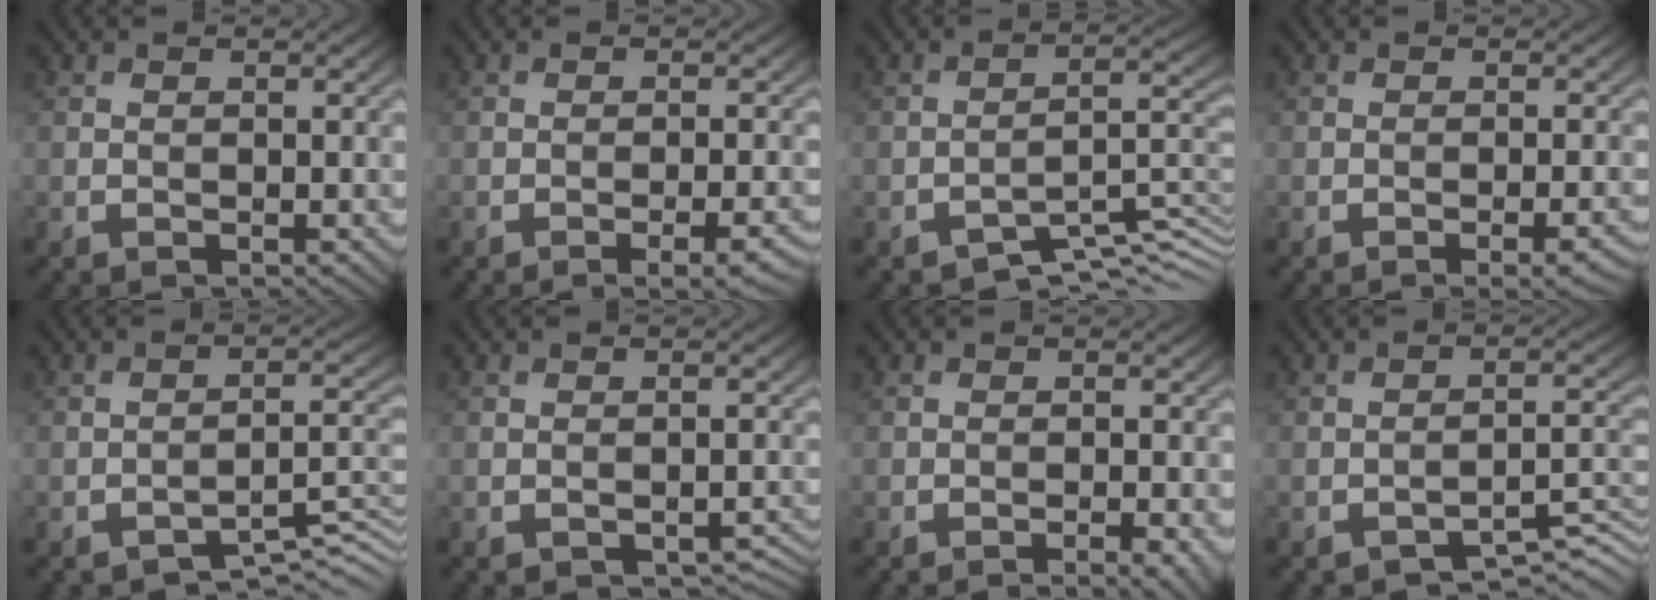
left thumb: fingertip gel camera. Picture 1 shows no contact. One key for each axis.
{"total": 4.0, "fx": -2.4, "fy": 0.8, "fz": 3.1, "tx": -0.045, "ty": 0.010, "tz": -0.033}
{"total": 6.1, "fx": -4.5, "fy": 1.9, "fz": 3.7, "tx": -0.044, "ty": 0.000, "tz": -0.078}
{"total": 3.1, "fx": -1.8, "fy": 0.6, "fz": 2.4, "tx": -0.033, "ty": 0.007, "tz": -0.025}
{"total": 5.0, "fx": -3.8, "fy": 1.3, "fz": 2.9, "tx": -0.033, "ty": 0.007, "tz": -0.057}
{"total": 1.8, "fx": -1.1, "fy": 0.9, "fz": 1.1, "tx": -0.016, "ty": -0.001, "tz": -0.010}
{"total": 2.6, "fx": -1.6, "fy": 0.3, "fz": 2.1, "tx": -0.031, "ty": 0.007, "tz": -0.023}
{"total": 4.4, "fx": -3.6, "fy": 0.9, "fz": 2.4, "tx": -0.024, "ty": 0.009, "tz": -0.053}